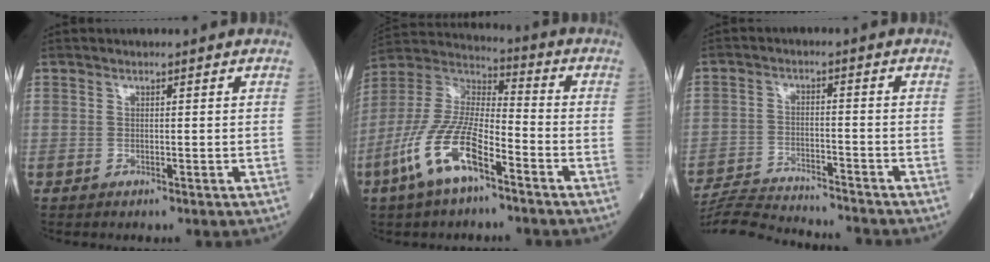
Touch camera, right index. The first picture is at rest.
{"total": 13.8, "force": [-7.1, 4.1, 11.1], "torque": [-0.242, -0.003, -0.138]}
{"total": 12.7, "force": [-12.3, 0.2, 2.9], "torque": [-0.052, -0.001, -0.198]}